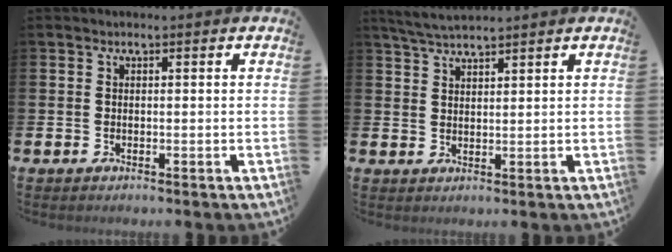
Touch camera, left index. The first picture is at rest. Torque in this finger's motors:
{"motor_torque": [-0.35, -0.38, 0.04, -0.01]}